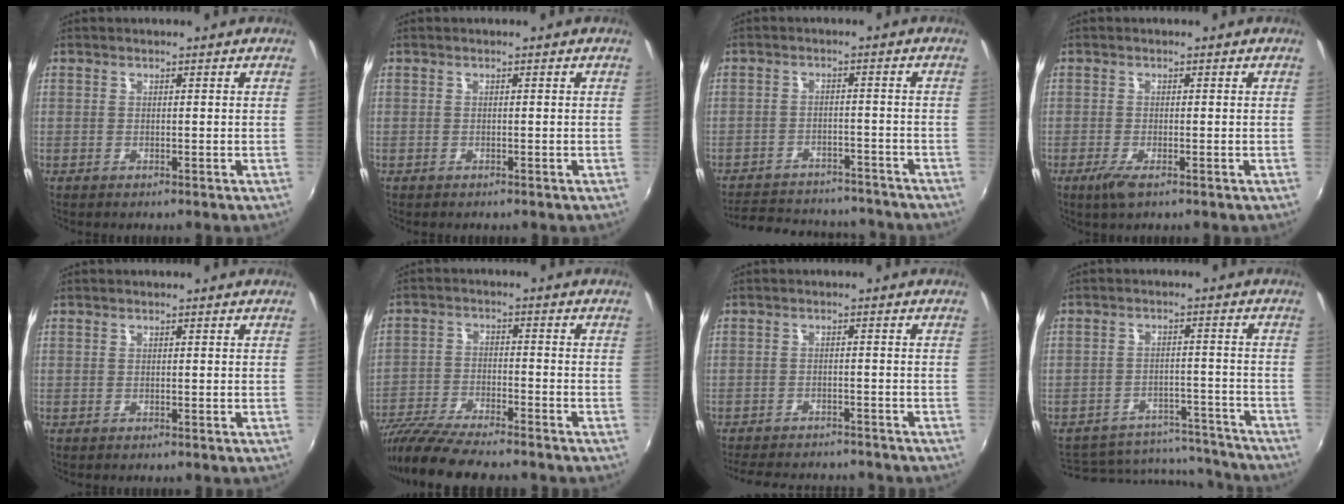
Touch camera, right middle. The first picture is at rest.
{"total": 0.0}
{"total": 17.6, "force": [-15.5, 5.8, 6.0], "torque": [-0.132, 0.013, -0.202]}
{"total": 2.9, "force": [-1.6, 0.4, 2.3], "torque": [-0.049, -0.011, -0.030]}
{"total": 0.0}
{"total": 14.2, "force": [-12.2, 1.9, 6.9], "torque": [-0.149, -0.034, -0.216]}
{"total": 12.1, "force": [-10.7, 3.4, 4.5], "torque": [-0.104, -0.013, -0.155]}
{"total": 14.7, "force": [-12.5, 7.0, 3.5], "torque": [-0.081, 0.043, -0.145]}